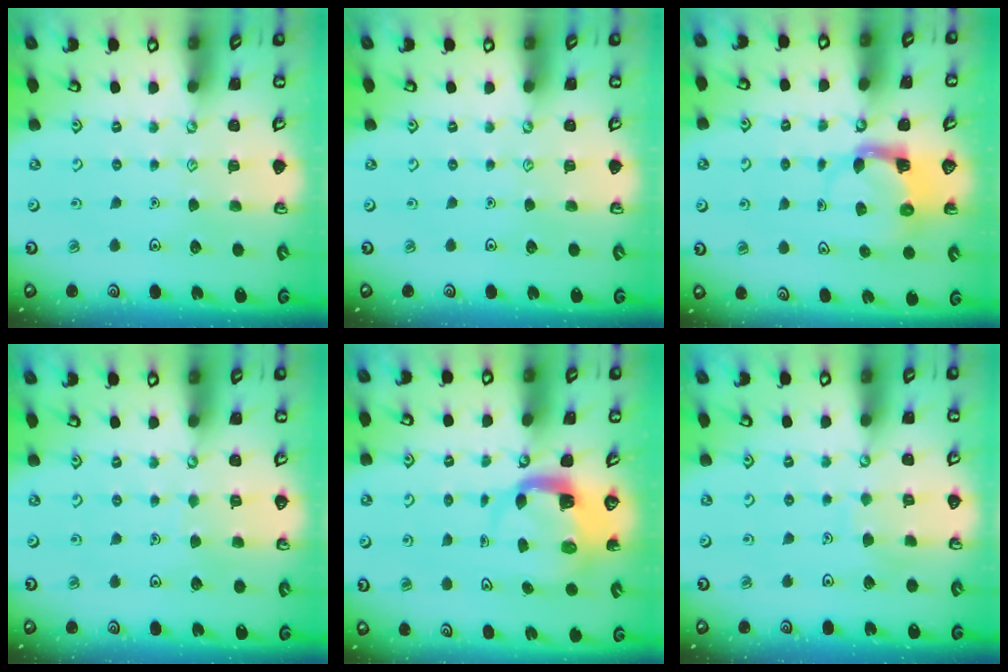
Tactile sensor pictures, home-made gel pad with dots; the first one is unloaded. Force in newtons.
{"total": 0.0}
{"total": 3.7, "press": 3.7, "slide": 0.7}
{"total": 3.3, "press": 3.3, "slide": 0.3}
{"total": 4.1, "press": 4.1, "slide": 0.5}
{"total": 3.9, "press": 3.9, "slide": 0.3}